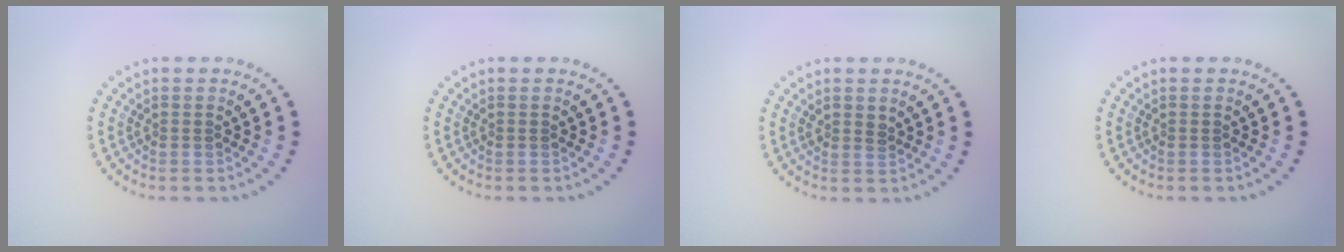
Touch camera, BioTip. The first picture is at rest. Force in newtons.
{"total": 0.0}
{"total": 1.2, "press": 1.1, "slide": 0.4}
{"total": 0.0}